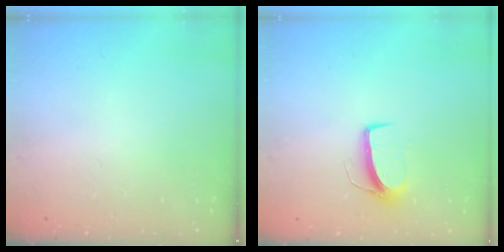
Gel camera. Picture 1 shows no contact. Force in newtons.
{"total": 7.8, "press": 7.7, "slide": 0.5}